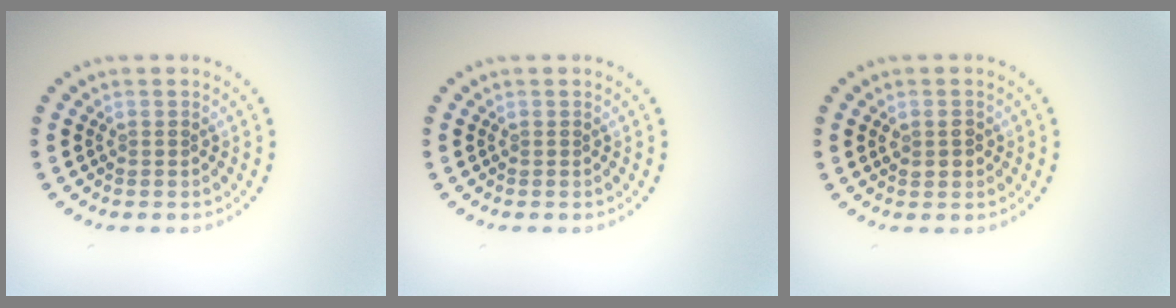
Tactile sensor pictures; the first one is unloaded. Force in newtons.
{"total": 0.0}
{"total": 1.5, "press": 1.4, "slide": 0.4}